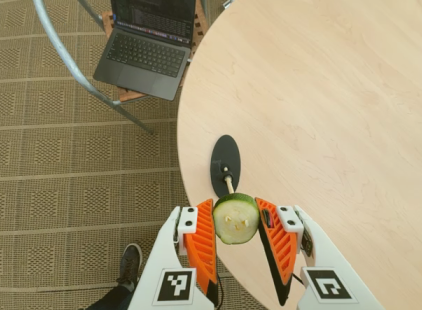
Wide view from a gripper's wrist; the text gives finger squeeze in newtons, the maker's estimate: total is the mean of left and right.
{"total": 8.7, "left": 8.6, "right": 8.8}